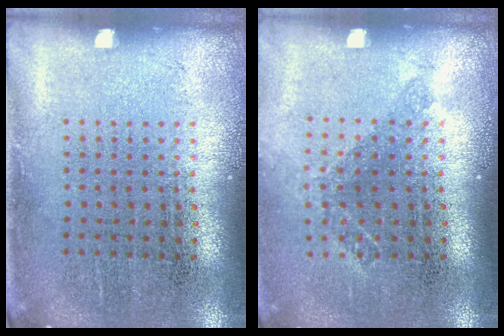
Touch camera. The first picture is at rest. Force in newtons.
{"total": 1.2, "press": 0.9, "slide": 0.7}